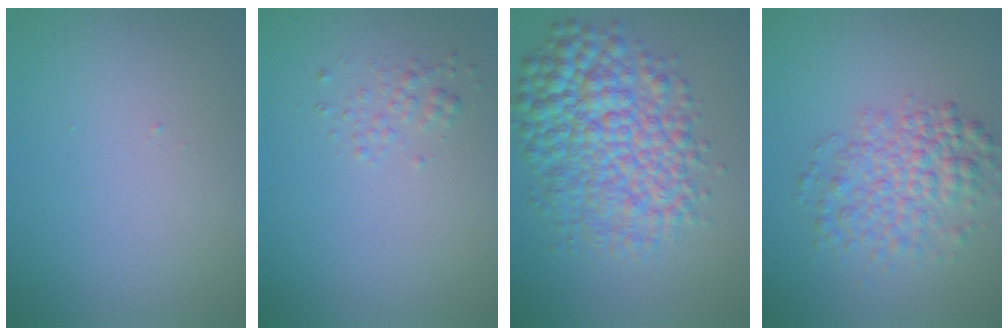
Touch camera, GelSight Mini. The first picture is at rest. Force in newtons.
{"total": 1.2, "press": 1.2, "slide": 0.1}
{"total": 9.2, "press": 9.2, "slide": 0.1}
{"total": 4.9, "press": 4.9, "slide": 0.2}